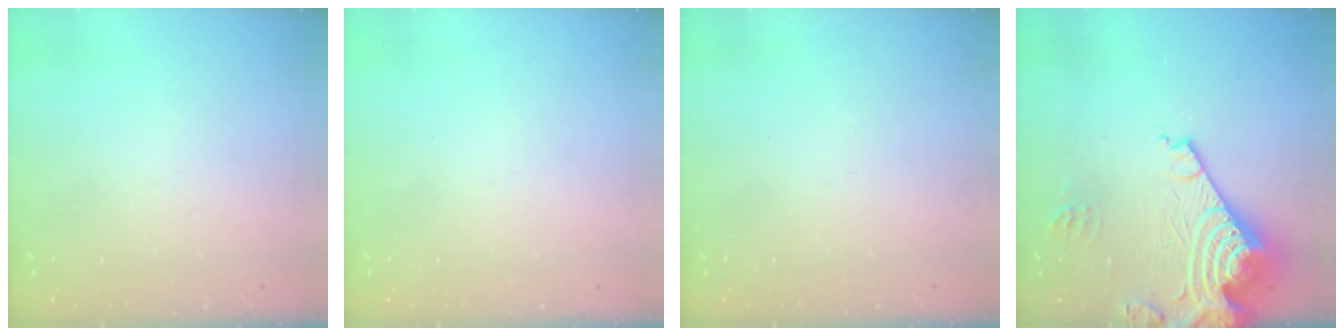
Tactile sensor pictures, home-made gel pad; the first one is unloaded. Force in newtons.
{"total": 0.0}
{"total": 0.0}
{"total": 18.8, "press": 18.7, "slide": 2.2}